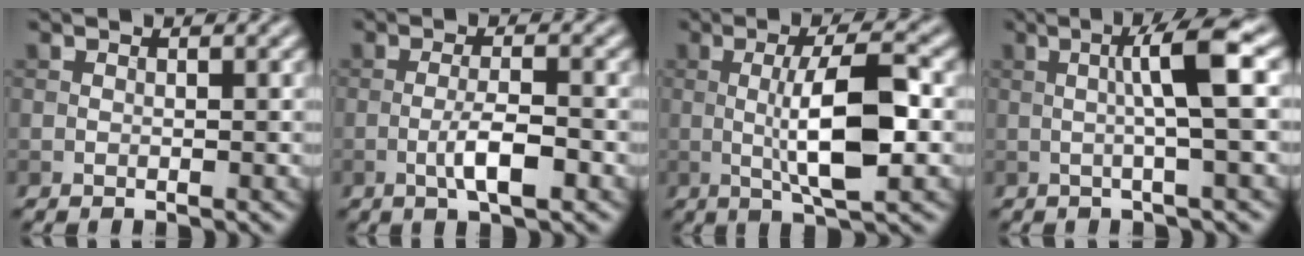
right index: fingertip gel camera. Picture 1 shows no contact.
{"total": 3.6, "force": [-1.3, 0.8, 3.3], "torque": [-0.061, 0.003, -0.026]}
{"total": 7.4, "force": [-0.4, 1.8, 7.2], "torque": [-0.125, 0.003, -0.008]}
{"total": 4.9, "force": [0.5, 0.4, 4.8], "torque": [-0.076, 0.010, 0.006]}